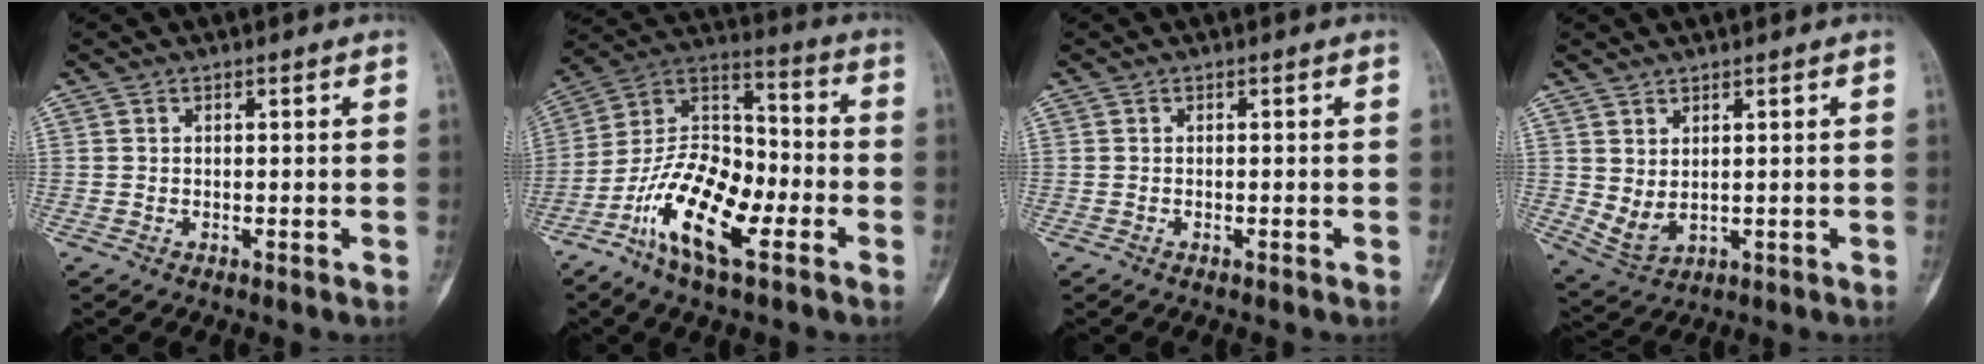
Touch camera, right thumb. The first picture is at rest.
{"total": 17.4, "force": [-7.7, 7.7, 13.5], "torque": [-0.233, 0.053, -0.147]}
{"total": 0.0}
{"total": 5.0, "force": [0.9, 2.9, 3.9], "torque": [-0.071, -0.008, 0.034]}